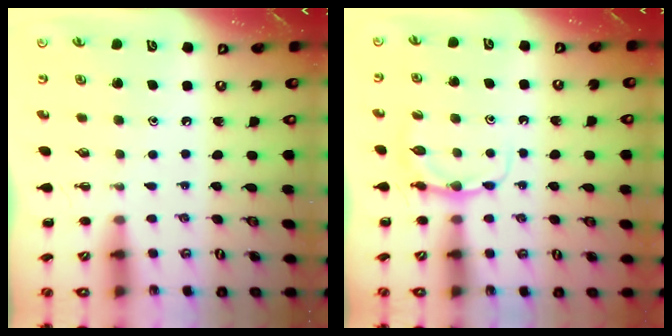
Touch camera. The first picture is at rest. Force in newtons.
{"total": 4.8, "press": 4.6, "slide": 1.4}